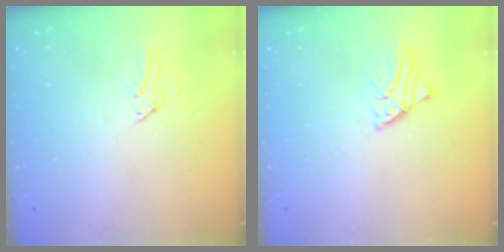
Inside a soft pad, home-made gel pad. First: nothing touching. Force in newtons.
{"total": 3.1, "press": 3.1, "slide": 0.4}